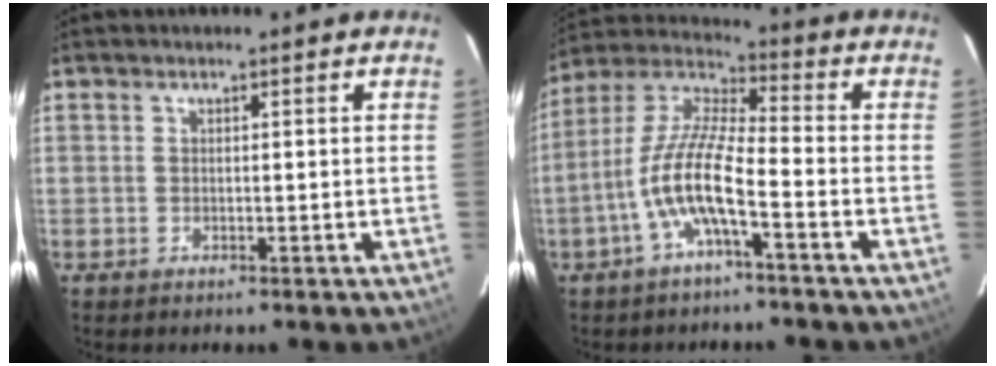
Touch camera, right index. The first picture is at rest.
{"total": 10.8, "force": [-4.6, 1.9, 9.6], "torque": [-0.207, 0.005, -0.093]}